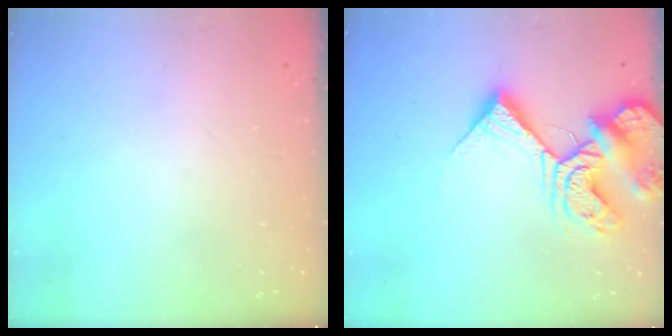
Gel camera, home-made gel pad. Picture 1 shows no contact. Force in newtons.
{"total": 13.3, "press": 13.2, "slide": 1.5}